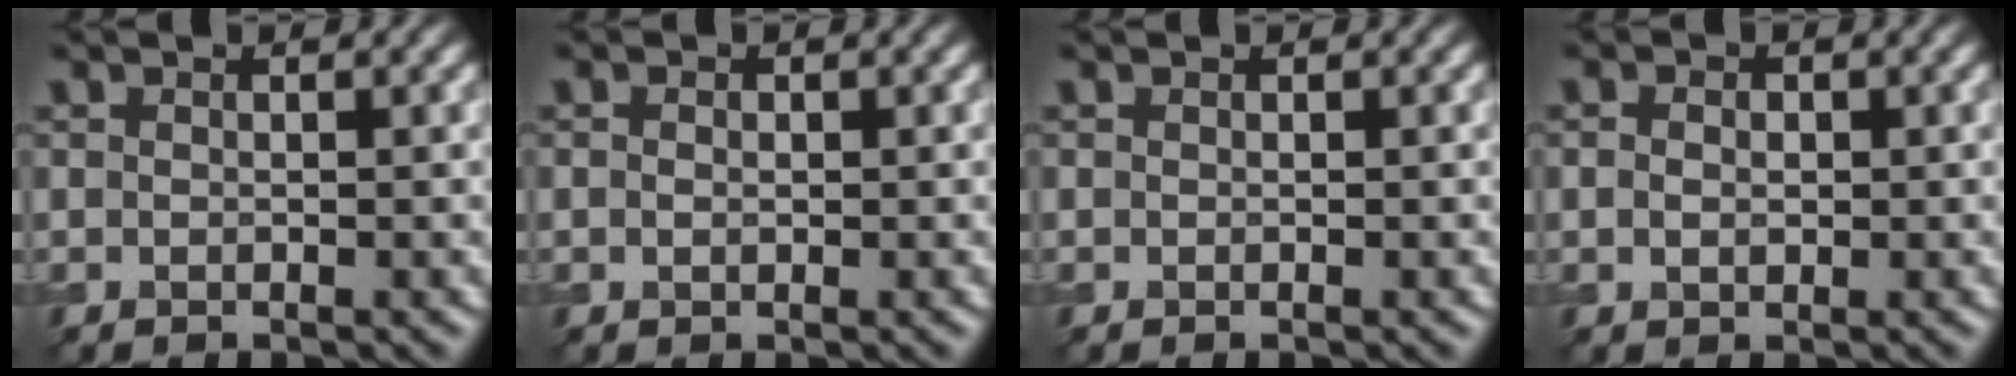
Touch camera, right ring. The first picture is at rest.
{"total": 0.7, "force": [0.1, 0.6, 0.5], "torque": [-0.008, 0.000, 0.001]}
{"total": 0.0}
{"total": 1.6, "force": [0.2, 1.3, 1.0], "torque": [-0.017, 0.006, -0.001]}